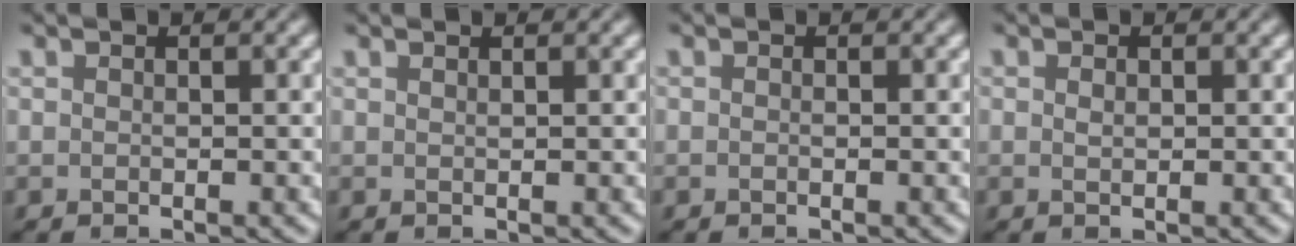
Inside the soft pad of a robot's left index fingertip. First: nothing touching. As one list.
[{"total": 0.7, "force": [0.6, 0.1, 0.3], "torque": [0.001, -0.001, 0.007]}, {"total": 0.0}, {"total": 0.7, "force": [0.2, 0.4, 0.5], "torque": [-0.012, 0.000, 0.005]}]